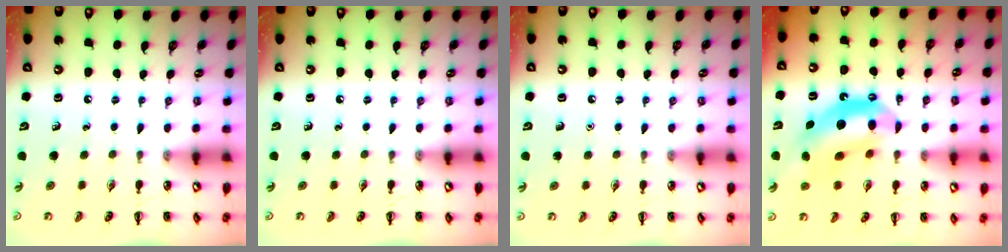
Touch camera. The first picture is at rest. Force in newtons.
{"total": 0.0}
{"total": 1.6, "press": 1.6, "slide": 0.1}
{"total": 13.8, "press": 13.3, "slide": 3.7}